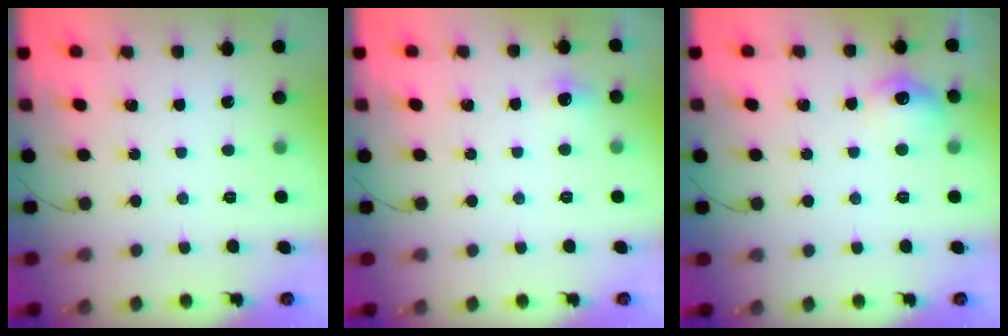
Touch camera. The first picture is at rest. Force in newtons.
{"total": 4.8, "press": 4.5, "slide": 1.5}
{"total": 8.8, "press": 8.7, "slide": 0.6}